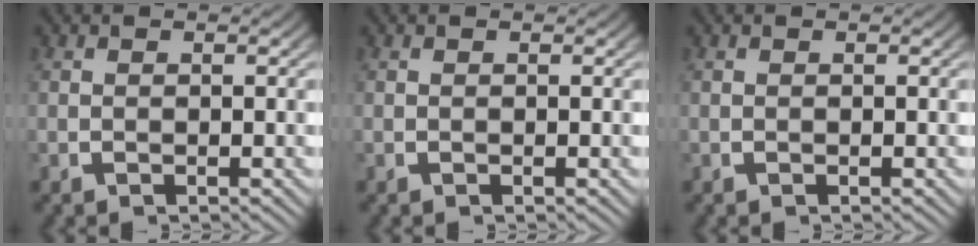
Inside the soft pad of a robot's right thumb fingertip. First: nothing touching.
{"total": 0.0}
{"total": 0.0}